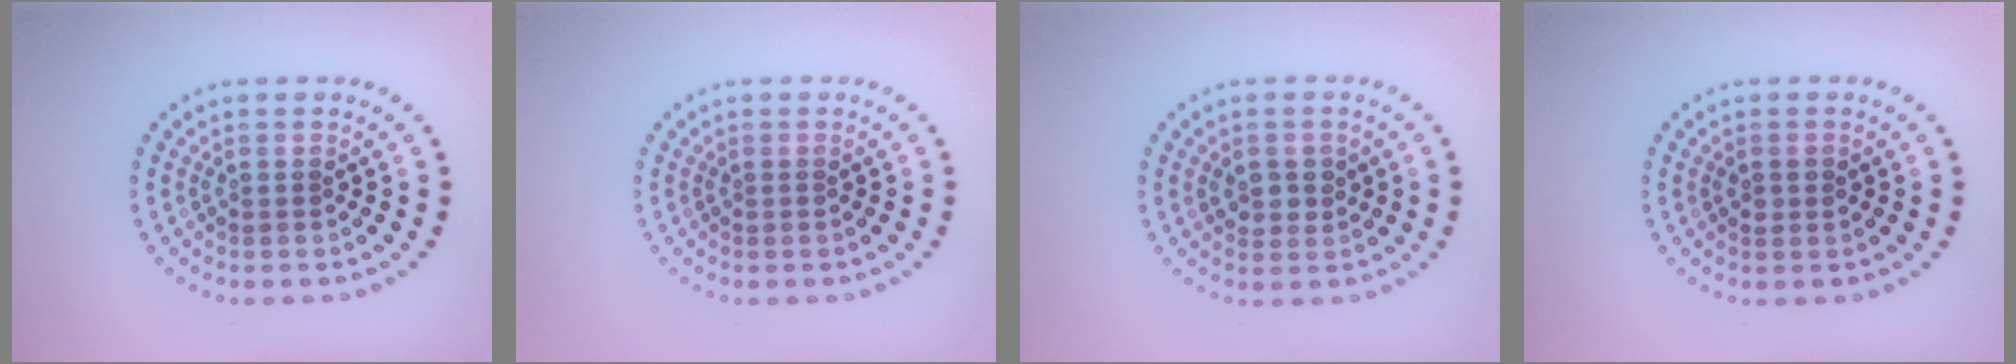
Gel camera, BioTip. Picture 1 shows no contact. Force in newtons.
{"total": 0.0}
{"total": 2.0, "press": 1.9, "slide": 0.6}
{"total": 1.0, "press": 1.0, "slide": 0.1}